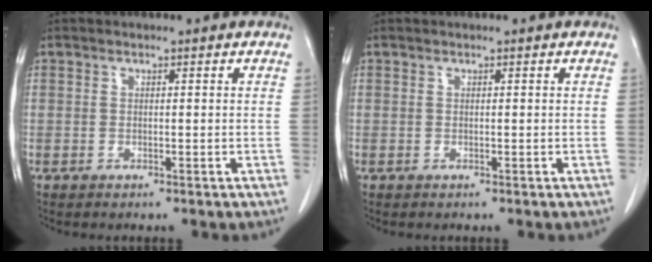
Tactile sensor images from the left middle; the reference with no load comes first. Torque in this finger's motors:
{"motor_torque": [0.17, -0.17, 0.03, -0.01]}